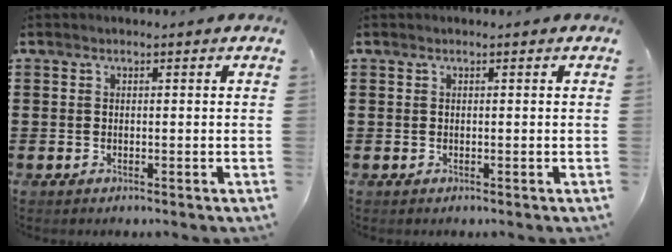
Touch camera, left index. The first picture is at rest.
{"total": 0.0}